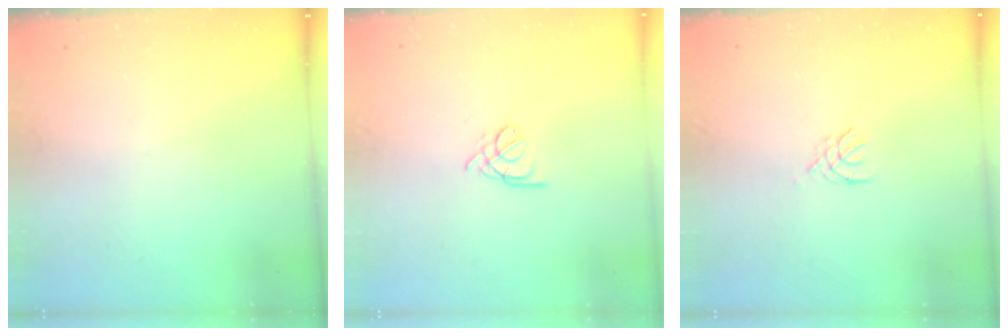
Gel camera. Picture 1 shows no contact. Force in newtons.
{"total": 2.2, "press": 2.2, "slide": 0.5}
{"total": 2.0, "press": 1.9, "slide": 0.4}